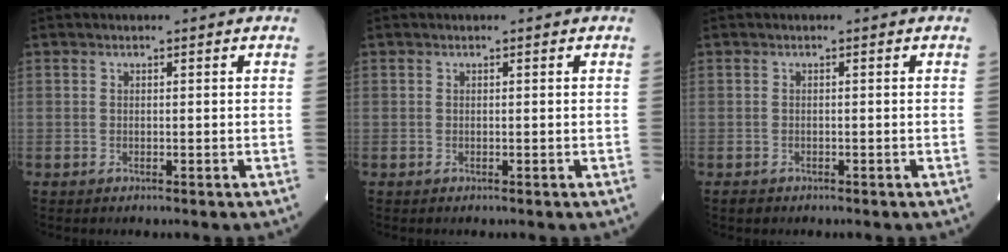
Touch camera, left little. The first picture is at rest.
{"total": 0.0}
{"total": 1.0, "force": [-0.8, 0.6, 0.2], "torque": [-0.009, -0.001, -0.010]}